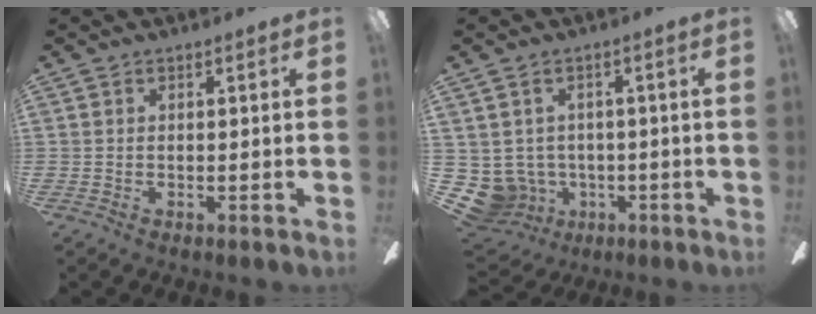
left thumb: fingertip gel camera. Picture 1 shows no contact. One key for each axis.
{"total": 7.4, "fx": -0.7, "fy": 6.9, "fz": 2.5, "tx": -0.099, "ty": -0.002, "tz": -0.006}